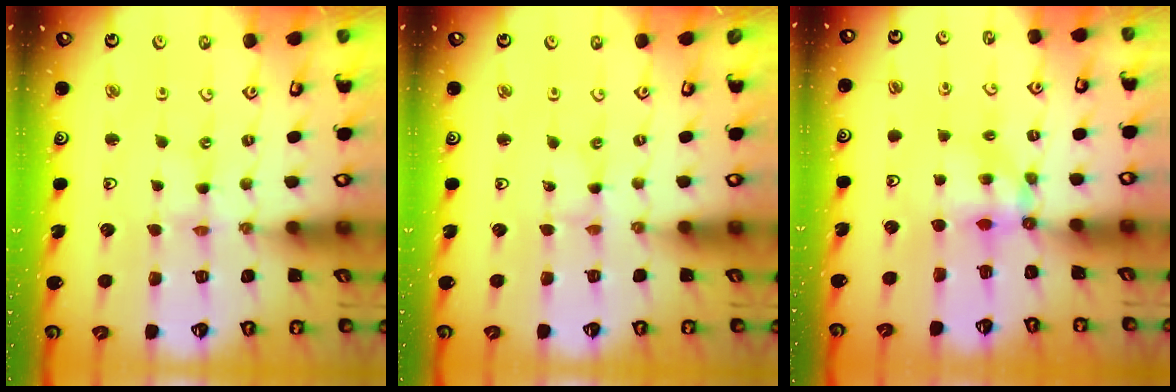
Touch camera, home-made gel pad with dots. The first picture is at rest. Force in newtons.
{"total": 0.0}
{"total": 6.2, "press": 6.2, "slide": 0.1}